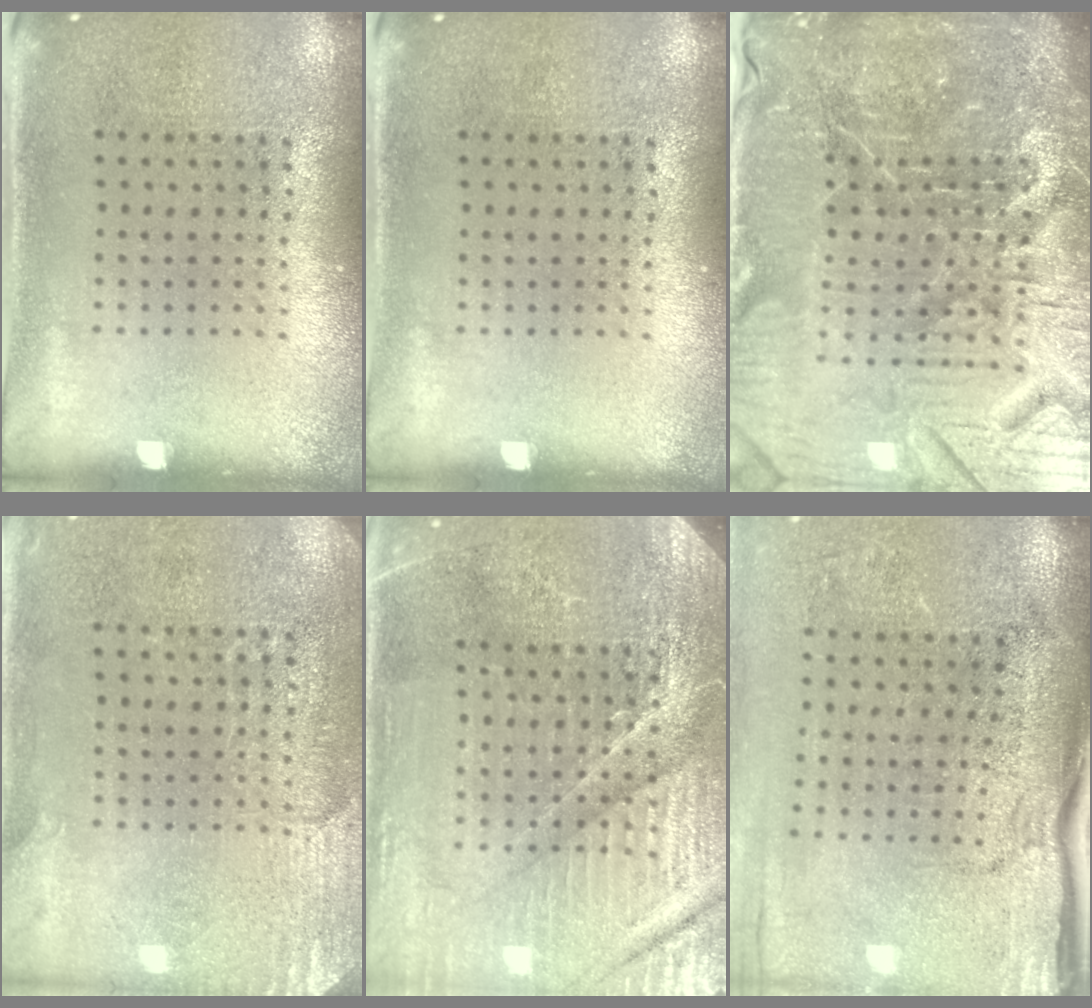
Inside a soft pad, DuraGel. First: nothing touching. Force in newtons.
{"total": 0.0}
{"total": 7.3, "press": 6.5, "slide": 3.4}
{"total": 2.8, "press": 2.6, "slide": 1.0}
{"total": 4.8, "press": 4.5, "slide": 1.6}
{"total": 4.4, "press": 3.7, "slide": 2.3}